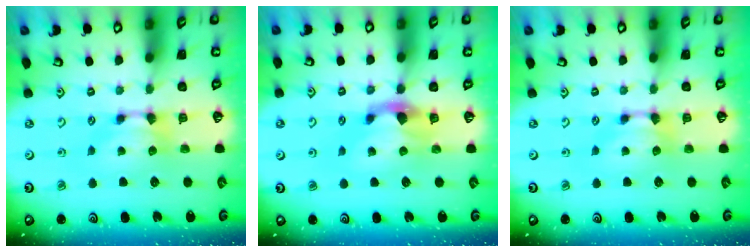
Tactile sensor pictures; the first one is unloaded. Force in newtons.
{"total": 1.9, "press": 1.3, "slide": 1.4}
{"total": 0.0}